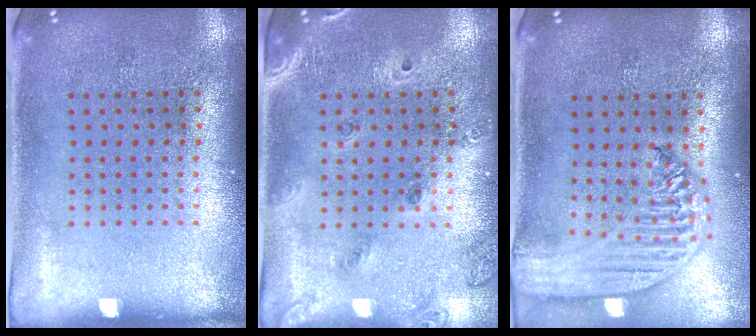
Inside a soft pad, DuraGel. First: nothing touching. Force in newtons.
{"total": 1.4, "press": 1.3, "slide": 0.6}
{"total": 2.8, "press": 2.2, "slide": 1.6}